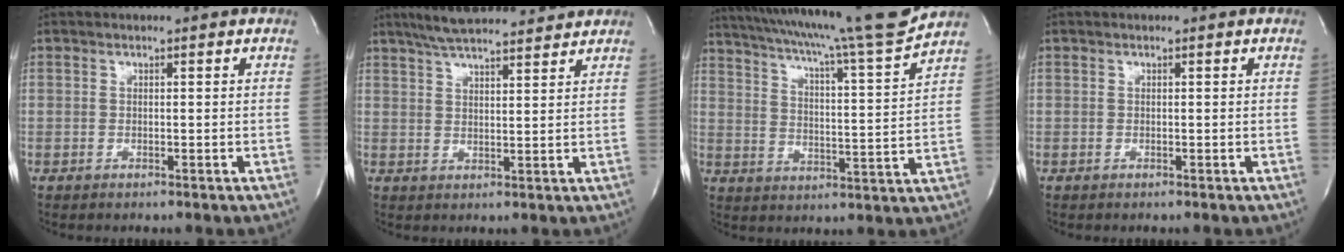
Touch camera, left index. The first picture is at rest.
{"total": 12.4, "force": [10.9, 1.6, 5.7], "torque": [-0.100, 0.024, 0.163]}
{"total": 19.8, "force": [17.6, -1.7, 9.1], "torque": [-0.159, -0.038, 0.253]}
{"total": 0.0}